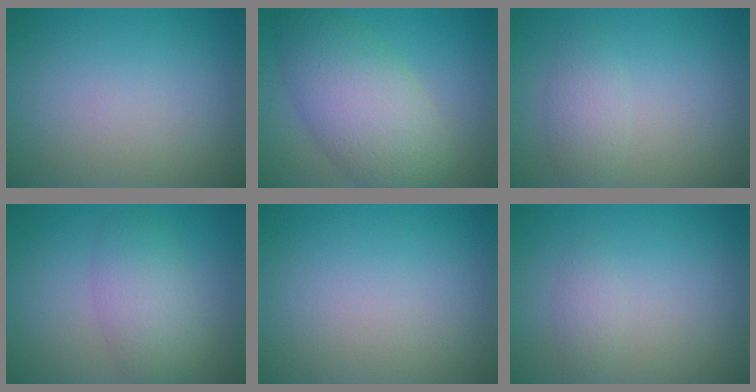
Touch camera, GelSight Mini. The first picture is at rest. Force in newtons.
{"total": 7.9, "press": 7.9, "slide": 0.1}
{"total": 2.2, "press": 2.2, "slide": 0.1}
{"total": 3.9, "press": 3.9, "slide": 0.1}
{"total": 0.0}
{"total": 1.1, "press": 1.1, "slide": 0.1}